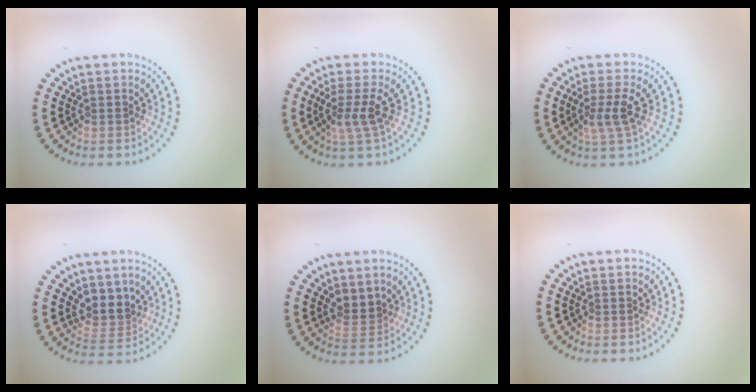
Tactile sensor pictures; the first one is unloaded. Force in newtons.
{"total": 2.7, "press": 2.0, "slide": 1.9}
{"total": 2.5, "press": 2.0, "slide": 1.6}
{"total": 2.8, "press": 2.3, "slide": 1.6}
{"total": 1.8, "press": 1.5, "slide": 1.0}
{"total": 0.0}